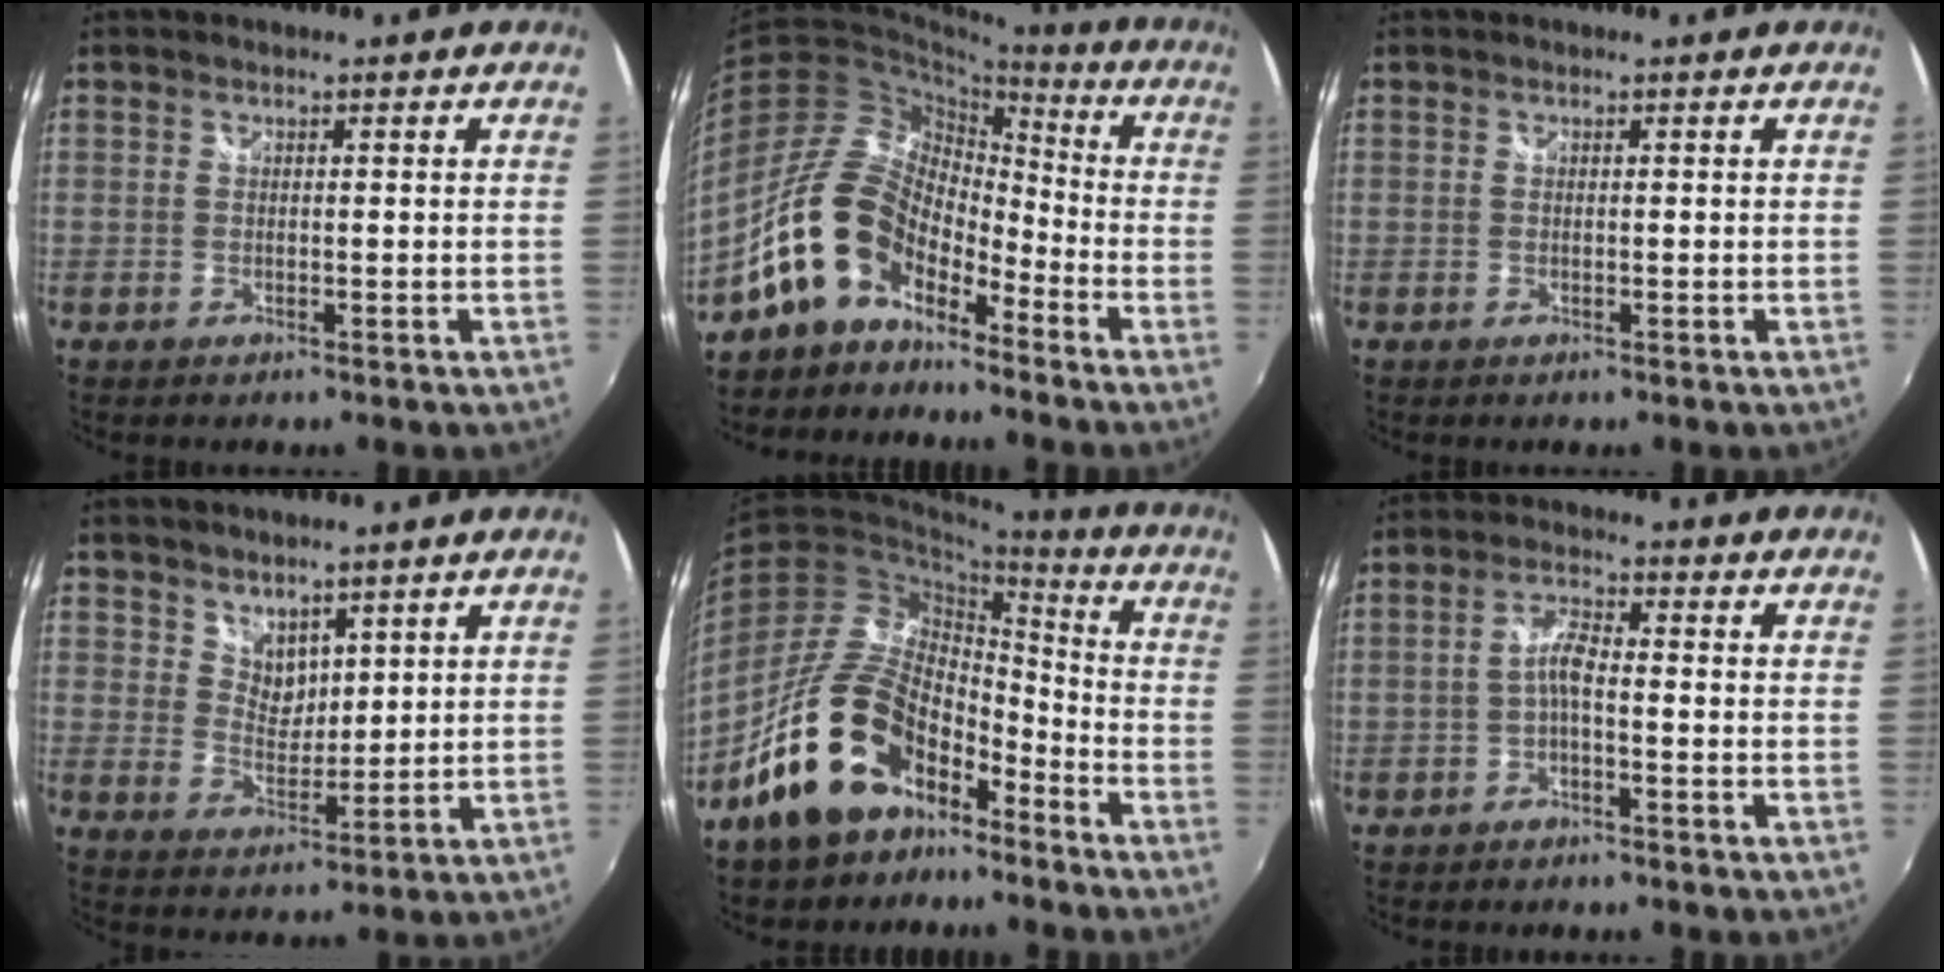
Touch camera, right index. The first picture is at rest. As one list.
[{"total": 13.2, "force": [-9.0, 7.1, 6.5], "torque": [-0.121, 0.026, -0.174]}, {"total": 0.0}, {"total": 5.0, "force": [3.8, 3.0, 1.4], "torque": [-0.011, -0.001, 0.073]}, {"total": 16.7, "force": [-11.3, 8.8, 8.5], "torque": [-0.165, 0.027, -0.183]}, {"total": 3.3, "force": [-1.4, 0.8, 2.9], "torque": [-0.063, 0.009, -0.030]}]